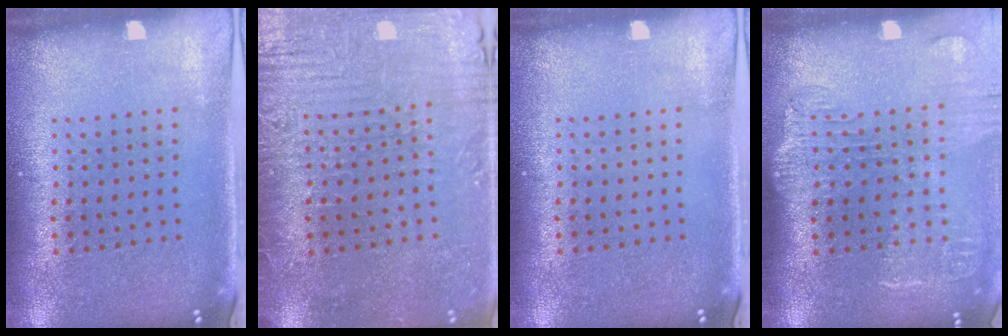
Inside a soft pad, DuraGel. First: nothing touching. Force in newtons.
{"total": 4.1, "press": 3.8, "slide": 1.4}
{"total": 0.0}
{"total": 1.9, "press": 1.6, "slide": 1.1}